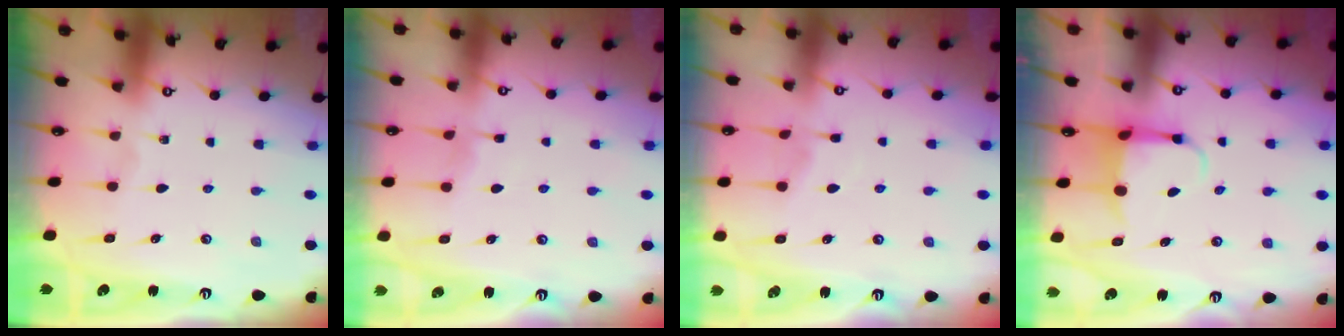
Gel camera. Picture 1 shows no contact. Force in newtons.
{"total": 3.9, "press": 3.9, "slide": 0.5}
{"total": 4.1, "press": 4.1, "slide": 0.6}
{"total": 4.0, "press": 3.8, "slide": 1.1}